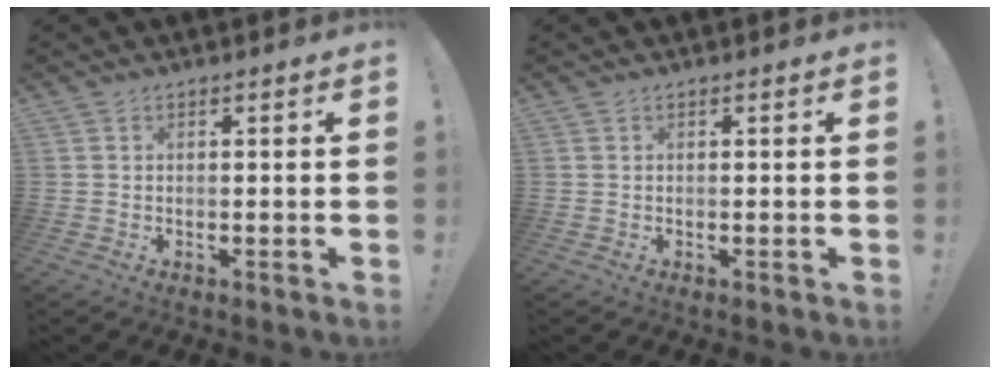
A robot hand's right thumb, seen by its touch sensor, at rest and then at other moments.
{"total": 0.0}